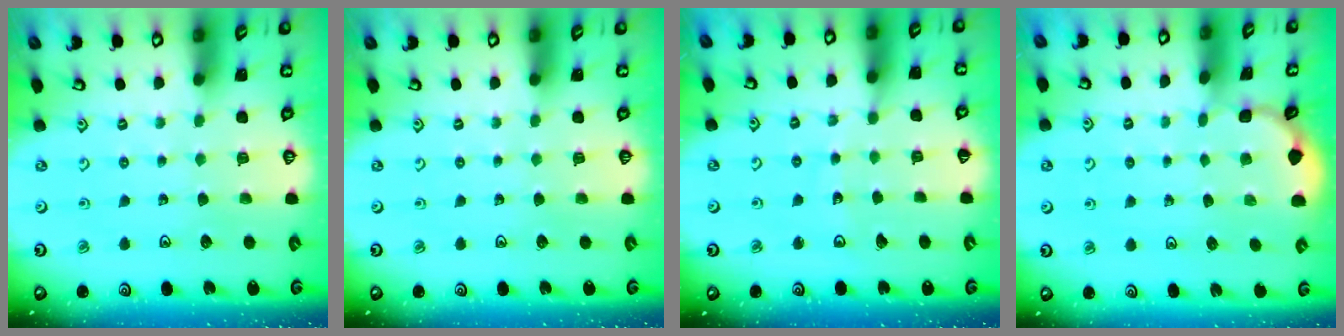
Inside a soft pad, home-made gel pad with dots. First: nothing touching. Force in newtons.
{"total": 0.0}
{"total": 6.8, "press": 6.7, "slide": 0.9}
{"total": 1.3, "press": 1.3, "slide": 0.1}